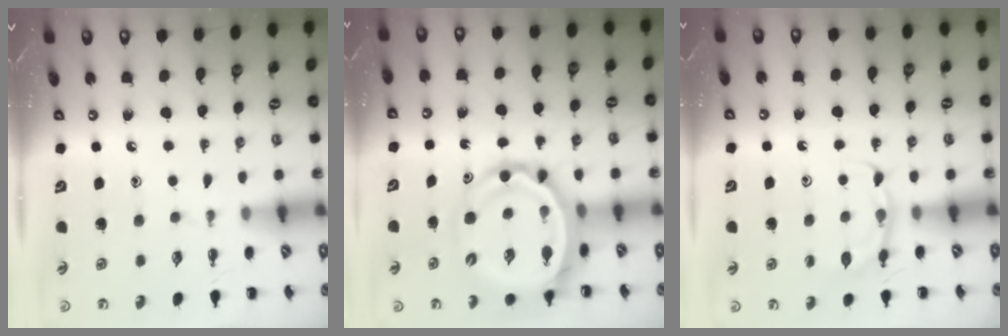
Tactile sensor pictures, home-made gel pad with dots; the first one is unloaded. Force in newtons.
{"total": 12.3, "press": 11.8, "slide": 3.4}
{"total": 4.5, "press": 4.3, "slide": 1.3}